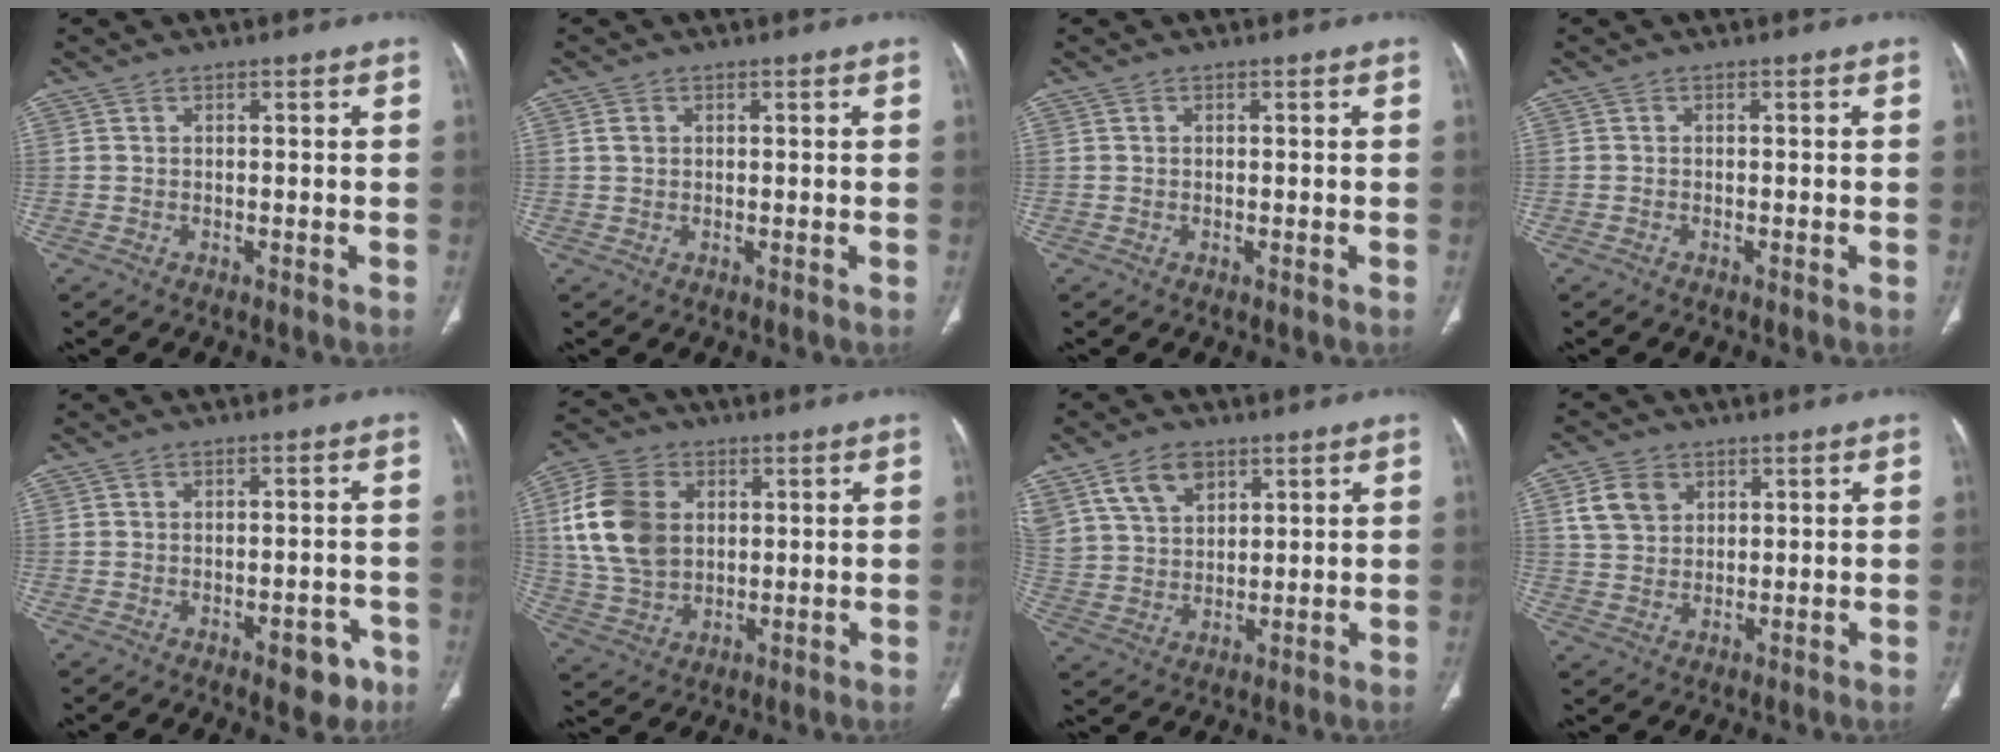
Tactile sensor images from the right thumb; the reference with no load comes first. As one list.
[{"total": 1.2, "force": [0.3, 1.0, 0.7], "torque": [-0.013, 0.001, 0.007]}, {"total": 0.0}, {"total": 0.0}, {"total": 5.3, "force": [-2.9, 2.6, 3.6], "torque": [-0.021, 0.017, -0.032]}, {"total": 15.0, "force": [3.0, 10.9, 9.8], "torque": [-0.179, -0.001, 0.061]}, {"total": 9.4, "force": [5.5, 5.8, 4.9], "torque": [-0.079, -0.017, 0.115]}, {"total": 6.6, "force": [2.8, 5.0, 3.3], "torque": [-0.046, -0.003, 0.056]}]